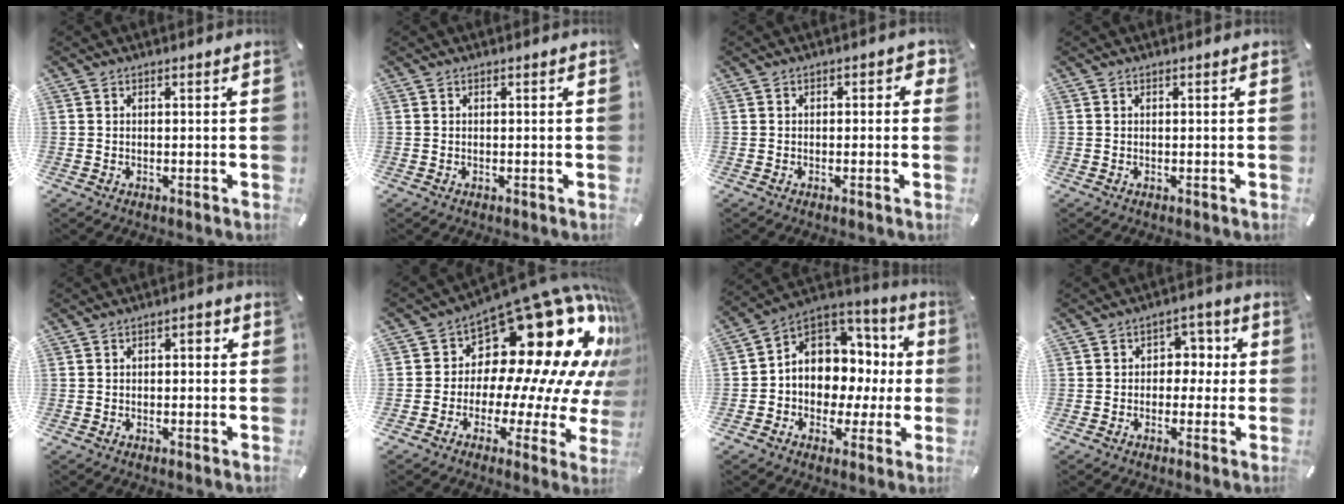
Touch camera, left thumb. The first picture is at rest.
{"total": 0.0}
{"total": 2.0, "force": [-0.6, 1.3, 1.3], "torque": [-0.016, 0.006, -0.015]}
{"total": 0.0}
{"total": 2.0, "force": [-0.7, 1.2, 1.4], "torque": [-0.028, 0.012, -0.018]}
{"total": 23.1, "force": [13.0, 10.9, 15.6], "torque": [-0.195, -0.153, 0.239]}
{"total": 9.9, "force": [1.8, 8.6, 4.4], "torque": [-0.072, -0.031, 0.038]}
{"total": 4.9, "force": [-0.8, 4.3, 2.3], "torque": [-0.028, 0.010, -0.023]}